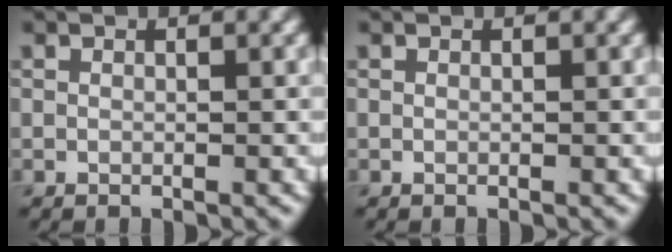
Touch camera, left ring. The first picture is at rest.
{"total": 0.0}